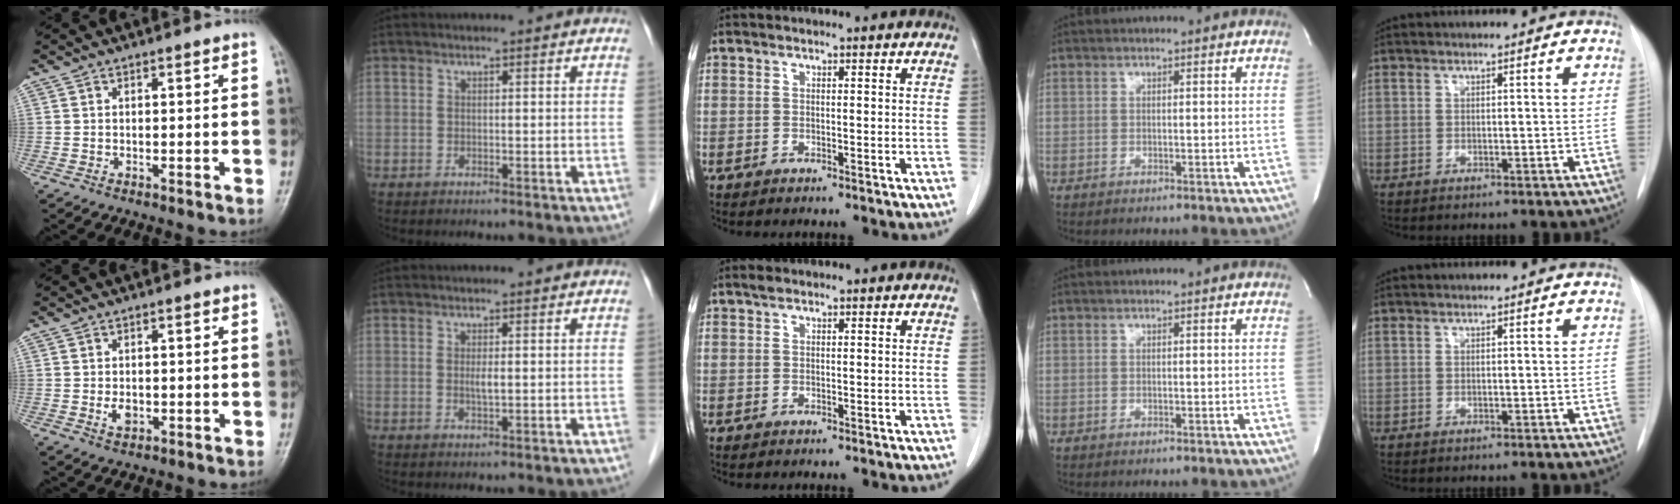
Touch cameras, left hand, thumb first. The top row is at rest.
{"thumb": {"total": 2.5, "force": [-0.5, 1.7, 1.8], "torque": [-0.028, -0.002, -0.007]}, "index": {"total": 1.4, "force": [0.1, 0.2, 1.4], "torque": [-0.030, -0.002, 0.004]}, "middle": {"total": 0.7, "force": [0.5, 0.3, 0.3], "torque": [-0.010, 0.009, 0.010]}}